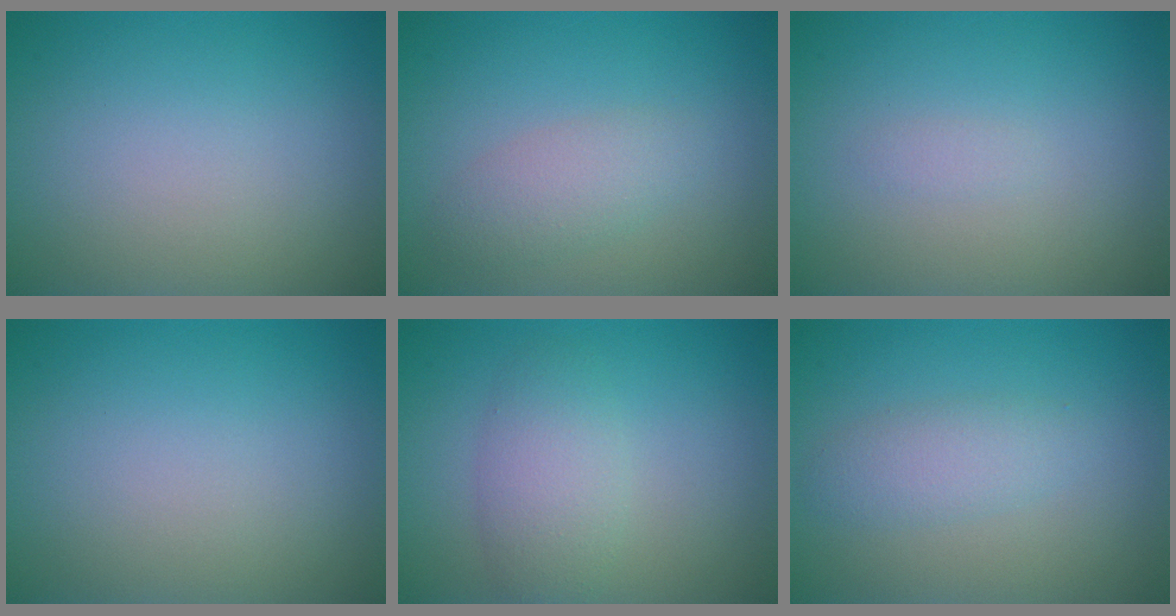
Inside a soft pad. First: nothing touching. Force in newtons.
{"total": 2.4, "press": 2.4, "slide": 0.0}
{"total": 0.5, "press": 0.5, "slide": 0.0}
{"total": 0.0}
{"total": 3.2, "press": 3.2, "slide": 0.1}
{"total": 2.1, "press": 2.1, "slide": 0.1}